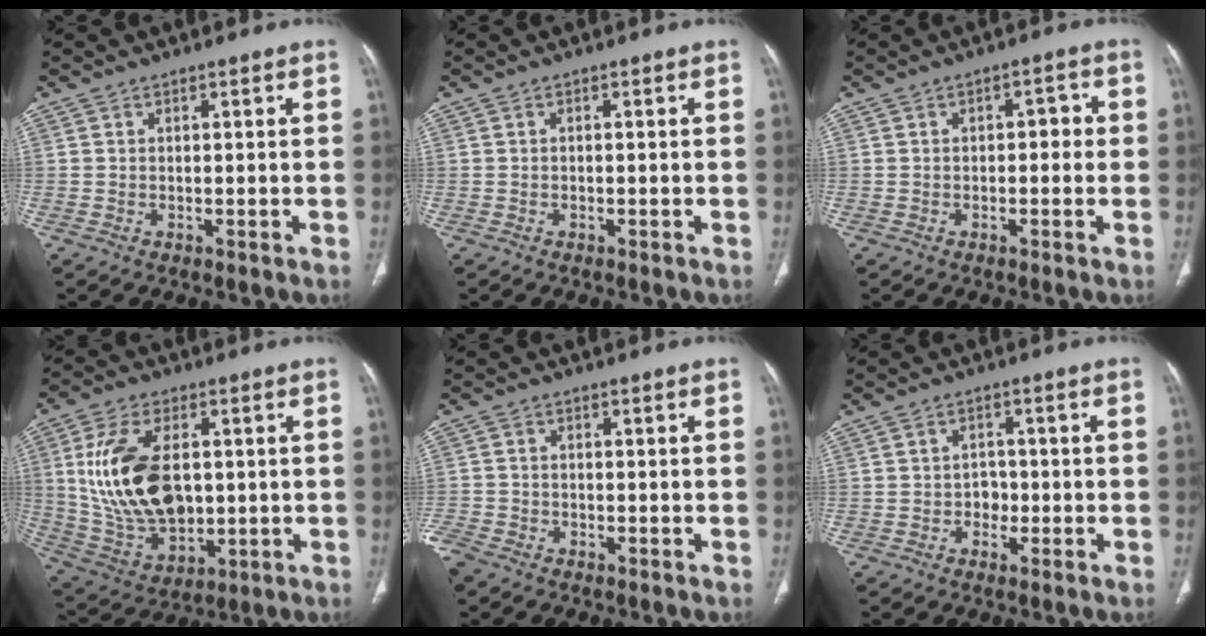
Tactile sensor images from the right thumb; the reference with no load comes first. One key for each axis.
{"total": 0.0}
{"total": 3.1, "fx": 0.0, "fy": 1.8, "fz": 2.5, "tx": -0.015, "ty": 0.013, "tz": -0.007}
{"total": 18.9, "fx": 2.2, "fy": 11.3, "fz": 15.0, "tx": -0.278, "ty": -0.010, "tz": 0.057}
{"total": 4.6, "fx": -3.5, "fy": 2.4, "fz": 1.7, "tx": -0.050, "ty": 0.001, "tz": -0.072}
{"total": 2.7, "fx": -0.8, "fy": 2.3, "fz": 1.1, "tx": 0.002, "ty": 0.010, "tz": -0.017}